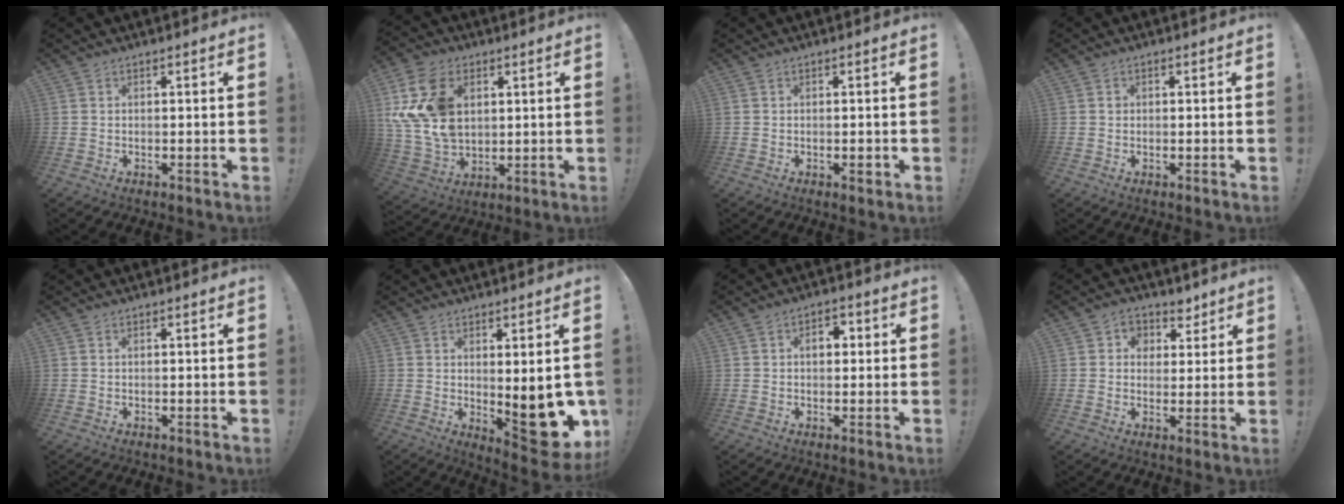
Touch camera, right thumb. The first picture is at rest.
{"total": 19.1, "force": [5.5, 13.6, 12.3], "torque": [-0.247, -0.024, 0.105]}
{"total": 1.4, "force": [-0.6, 0.5, 1.1], "torque": [-0.015, 0.002, -0.009]}
{"total": 0.6, "force": [-0.1, 0.6, 0.1], "torque": [-0.003, 0.004, -0.001]}
{"total": 0.0}
{"total": 14.2, "force": [-2.3, 4.0, 13.4], "torque": [-0.147, -0.011, -0.024]}
{"total": 4.5, "force": [0.6, 2.9, 3.3], "torque": [-0.041, 0.003, 0.003]}
{"total": 6.4, "force": [2.5, 5.7, 1.0], "torque": [-0.010, -0.016, 0.051]}